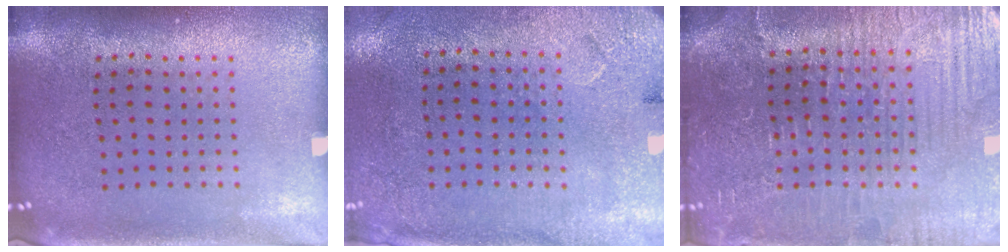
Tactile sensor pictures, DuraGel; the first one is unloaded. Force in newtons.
{"total": 2.7, "press": 2.2, "slide": 1.6}
{"total": 4.4, "press": 4.2, "slide": 1.2}